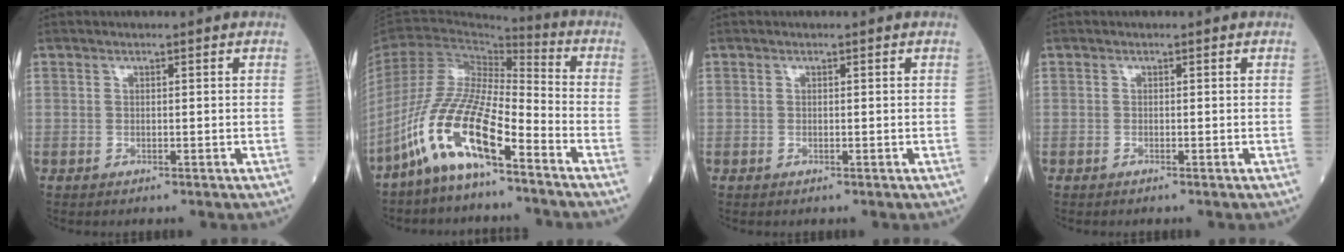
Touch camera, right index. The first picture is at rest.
{"total": 13.9, "force": [-8.7, 2.5, 10.6], "torque": [-0.223, -0.006, -0.169]}
{"total": 0.0}
{"total": 0.0}